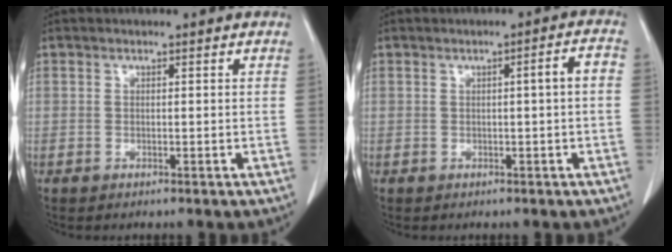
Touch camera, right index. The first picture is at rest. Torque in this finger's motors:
{"motor_torque": [0.38, 0.08, 0.28, 0.01]}